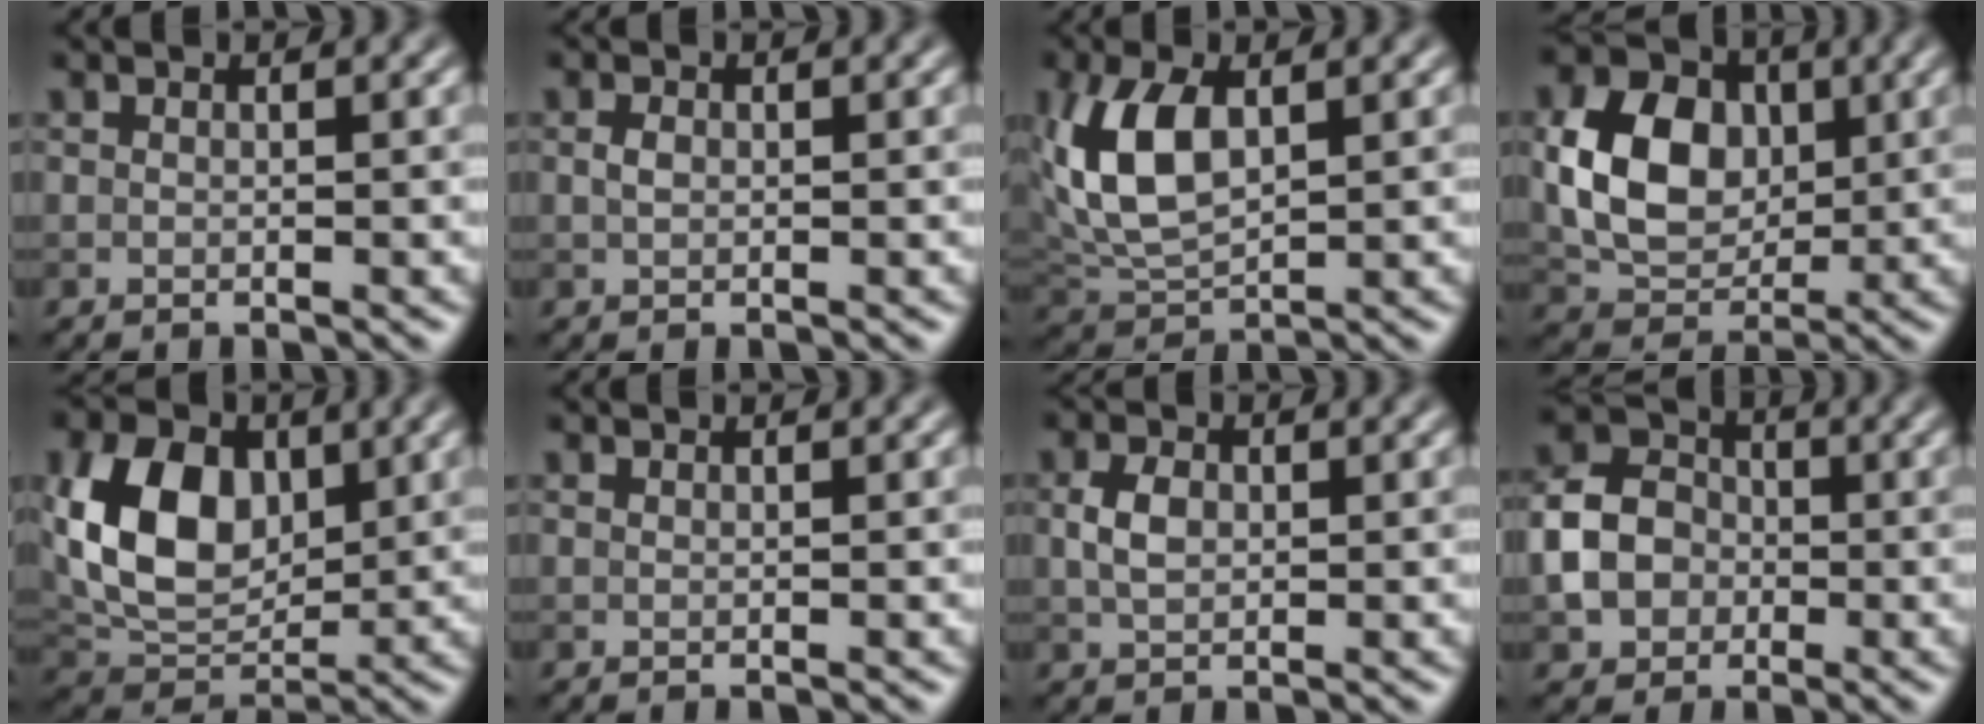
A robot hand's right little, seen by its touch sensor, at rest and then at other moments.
{"total": 1.0, "force": [0.1, 0.7, 0.6], "torque": [-0.015, 0.001, 0.002]}
{"total": 6.7, "force": [1.5, 3.7, 5.4], "torque": [-0.123, 0.006, 0.031]}
{"total": 8.1, "force": [0.8, 6.1, 5.2], "torque": [-0.100, 0.004, 0.015]}
{"total": 9.5, "force": [1.9, 6.5, 6.6], "torque": [-0.141, -0.002, 0.035]}
{"total": 0.0}
{"total": 2.5, "force": [0.2, 1.8, 1.8], "torque": [-0.040, 0.004, 0.004]}
{"total": 5.5, "force": [-1.2, 4.5, 2.8], "torque": [-0.059, 0.011, -0.034]}